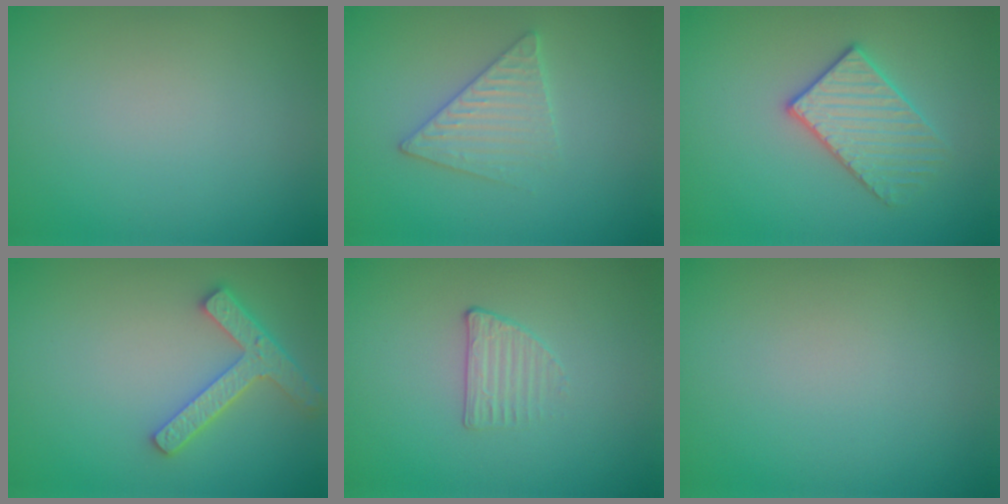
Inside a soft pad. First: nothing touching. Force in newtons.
{"total": 3.0, "press": 3.0, "slide": 0.3}
{"total": 3.2, "press": 3.1, "slide": 0.6}
{"total": 3.9, "press": 3.6, "slide": 1.5}
{"total": 1.3, "press": 0.8, "slide": 1.0}
{"total": 0.0}